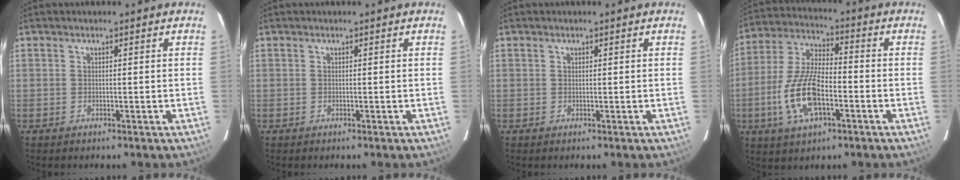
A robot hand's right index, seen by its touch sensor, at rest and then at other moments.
{"total": 0.0}
{"total": 0.0}
{"total": 13.8, "force": [-4.6, 5.7, 11.7], "torque": [-0.251, -0.001, -0.088]}